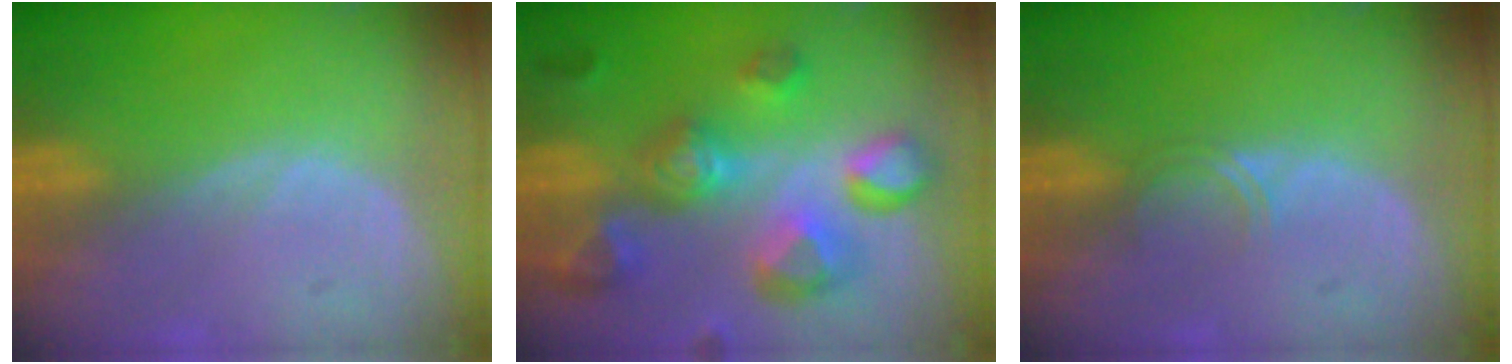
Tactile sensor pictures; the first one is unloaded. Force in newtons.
{"total": 11.2, "press": 10.0, "slide": 5.0}
{"total": 1.7, "press": 1.4, "slide": 1.0}